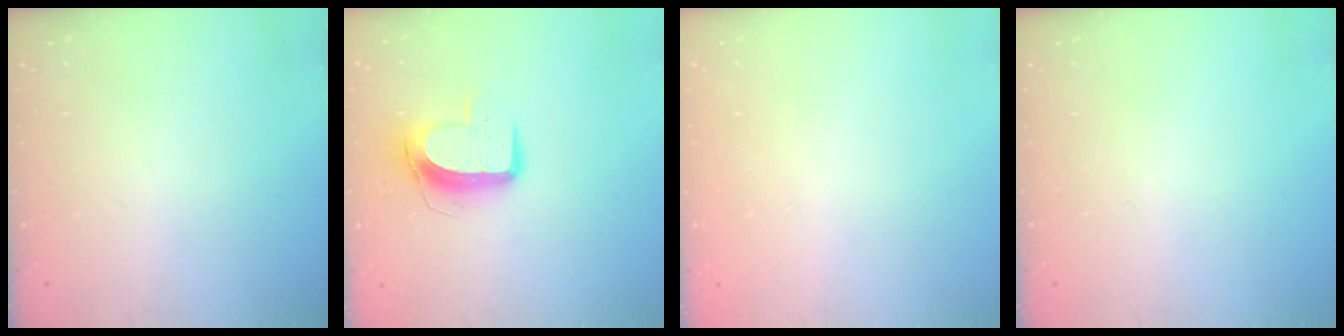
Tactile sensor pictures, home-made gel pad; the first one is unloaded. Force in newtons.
{"total": 10.2, "press": 10.2, "slide": 0.2}
{"total": 0.0}
{"total": 0.0}